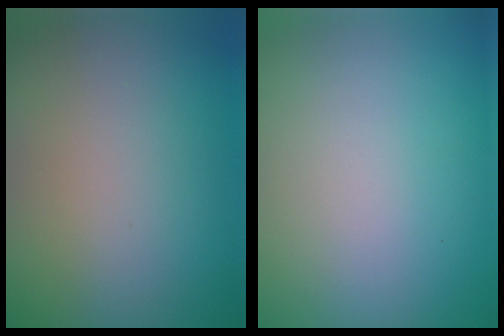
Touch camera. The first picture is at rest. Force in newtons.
{"total": 0.0}